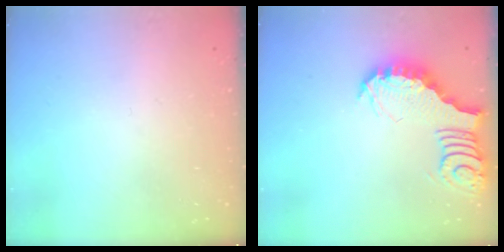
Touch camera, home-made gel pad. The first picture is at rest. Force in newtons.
{"total": 3.8, "press": 3.8, "slide": 0.4}